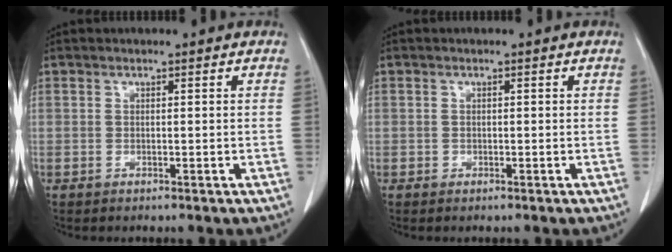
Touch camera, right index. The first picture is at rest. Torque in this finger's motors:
{"motor_torque": [-0.44, 0.39, -0.51, -0.12]}